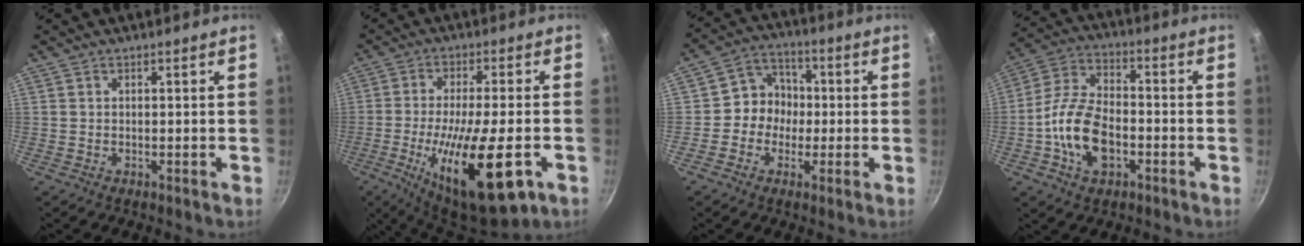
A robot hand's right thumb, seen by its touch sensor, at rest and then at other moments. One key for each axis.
{"total": 20.3, "fx": -7.0, "fy": 5.9, "fz": 18.1, "tx": -0.294, "ty": -0.001, "tz": -0.111}
{"total": 7.7, "fx": -0.8, "fy": 7.1, "fz": 3.0, "tx": -0.003, "ty": 0.024, "tz": -0.029}
{"total": 13.5, "fx": -3.7, "fy": 8.0, "fz": 10.2, "tx": -0.183, "ty": 0.035, "tz": -0.080}